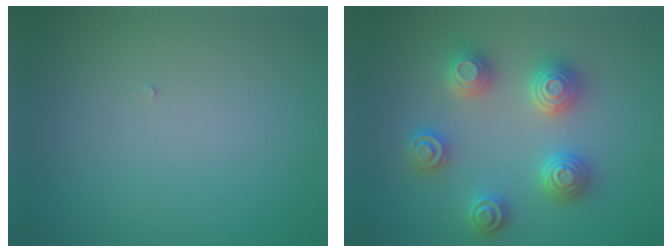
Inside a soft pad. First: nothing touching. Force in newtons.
{"total": 4.4, "press": 4.4, "slide": 0.7}